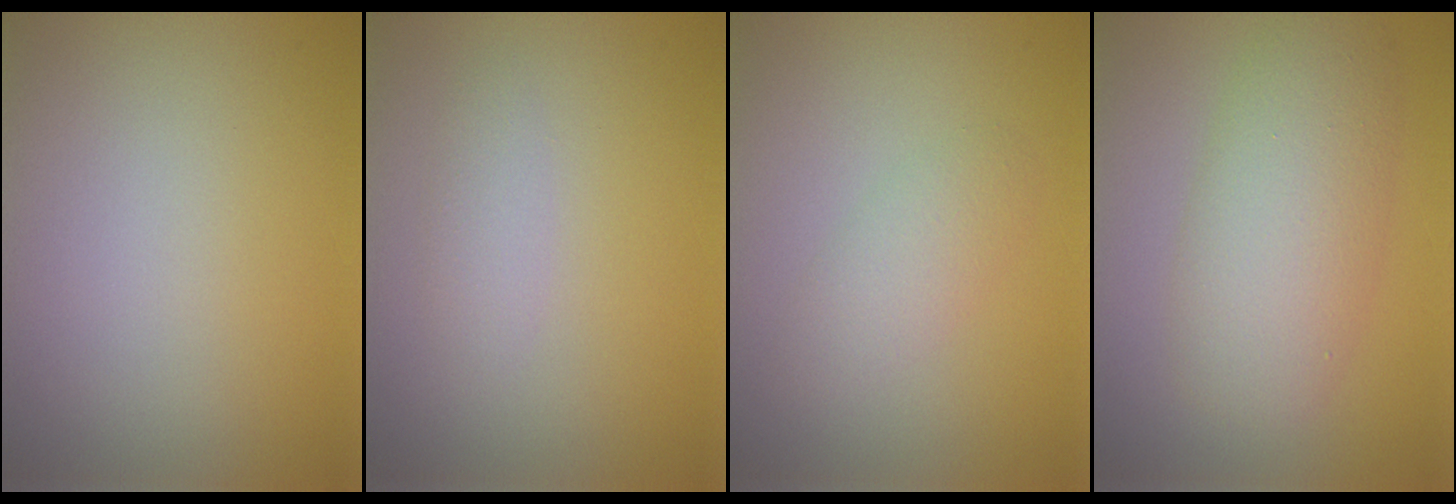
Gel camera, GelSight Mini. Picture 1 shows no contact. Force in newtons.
{"total": 1.3, "press": 1.3, "slide": 0.1}
{"total": 1.9, "press": 1.9, "slide": 0.2}
{"total": 5.5, "press": 5.5, "slide": 0.2}